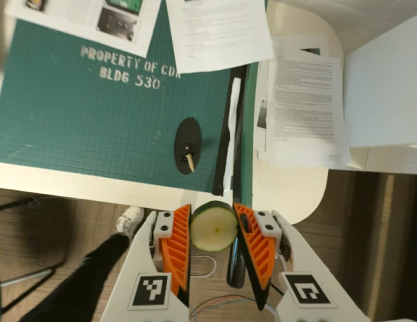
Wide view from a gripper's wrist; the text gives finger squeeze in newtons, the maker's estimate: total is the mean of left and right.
{"total": 9.6, "left": 9.5, "right": 9.6}